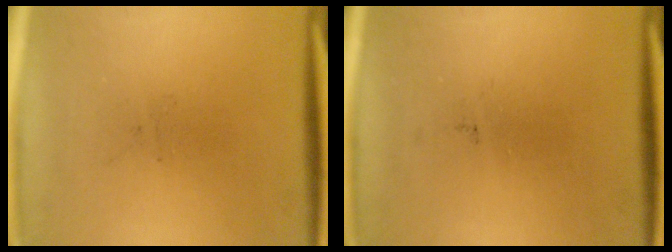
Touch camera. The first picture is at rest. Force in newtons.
{"total": 0.0}